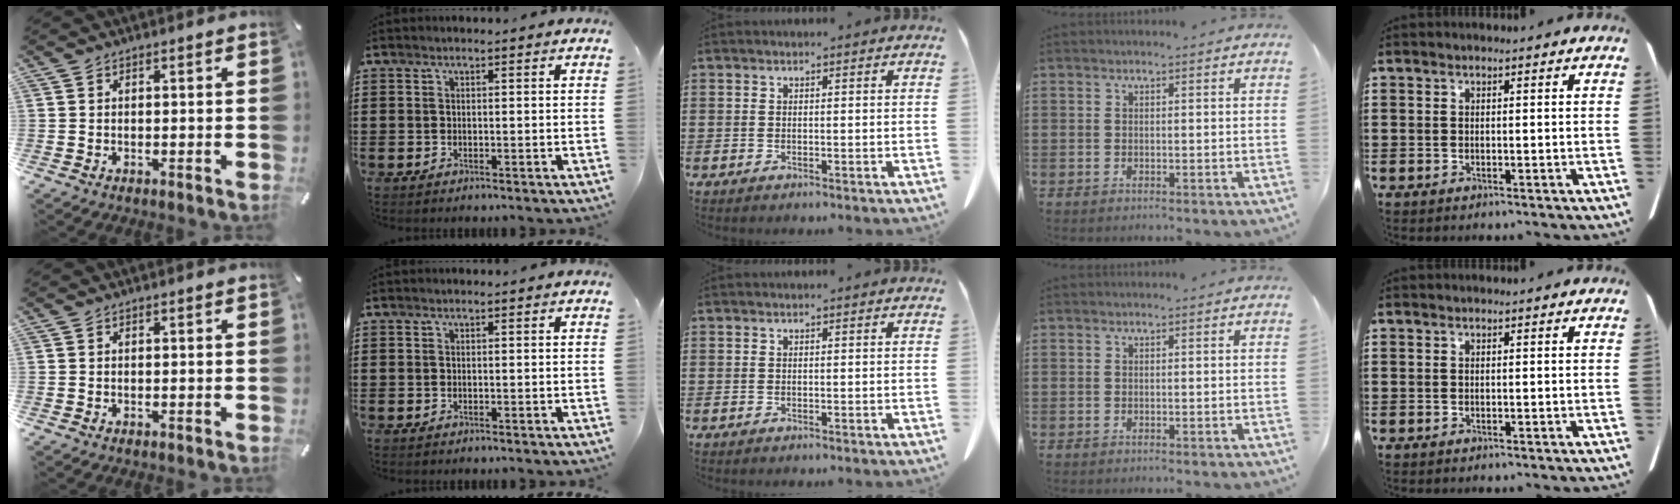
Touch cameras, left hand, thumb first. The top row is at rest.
{}